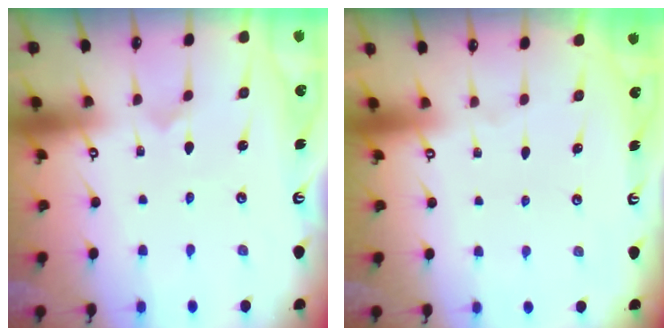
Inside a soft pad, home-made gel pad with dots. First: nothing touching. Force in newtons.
{"total": 0.0}